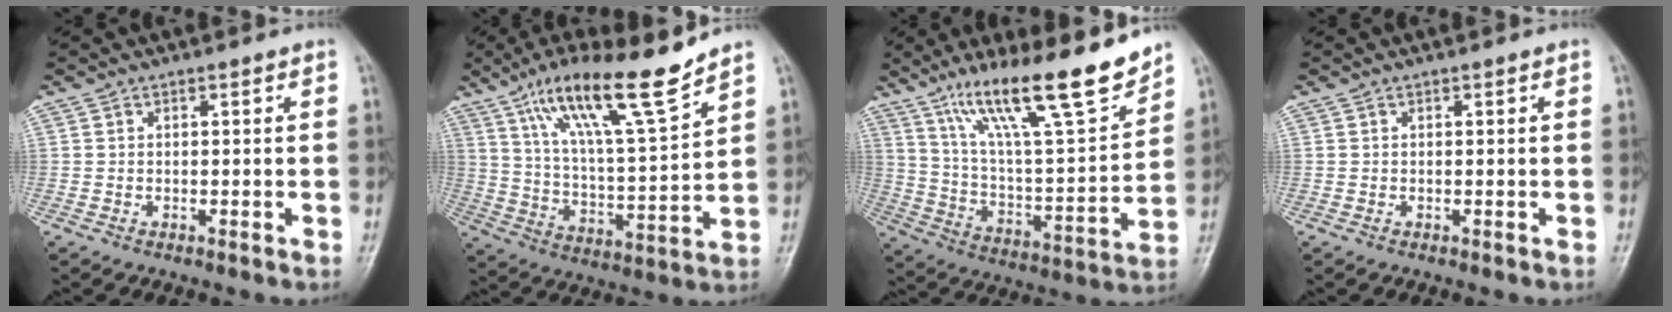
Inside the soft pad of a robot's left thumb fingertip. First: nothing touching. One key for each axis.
{"total": 17.2, "fx": 12.0, "fy": 2.4, "fz": 12.2, "tx": -0.198, "ty": -0.059, "tz": 0.214}
{"total": 21.2, "fx": 15.0, "fy": 3.5, "fz": 14.6, "tx": -0.219, "ty": -0.070, "tz": 0.260}
{"total": 0.0}